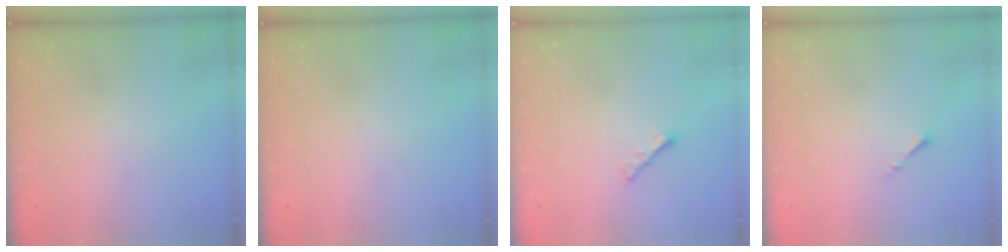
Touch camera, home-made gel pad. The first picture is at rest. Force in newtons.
{"total": 0.0}
{"total": 2.5, "press": 2.4, "slide": 0.5}
{"total": 1.1, "press": 1.0, "slide": 0.3}